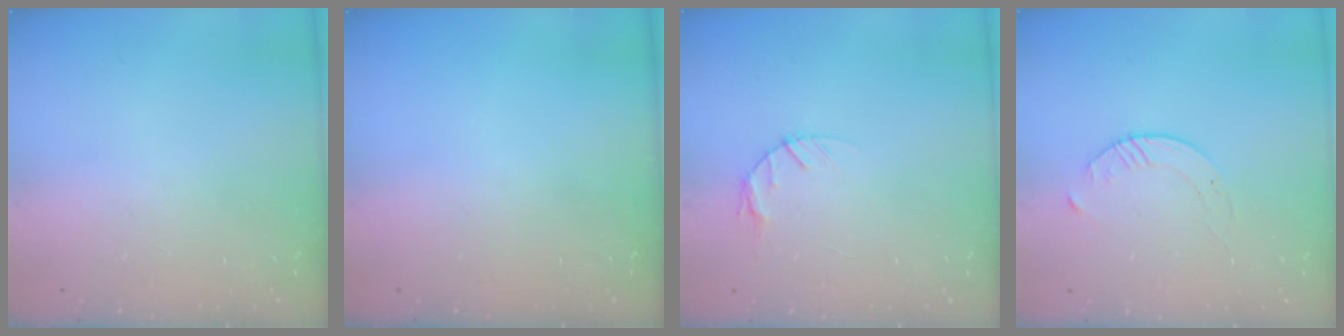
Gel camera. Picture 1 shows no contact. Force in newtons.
{"total": 0.0}
{"total": 3.3, "press": 3.2, "slide": 0.5}
{"total": 3.9, "press": 3.9, "slide": 0.4}